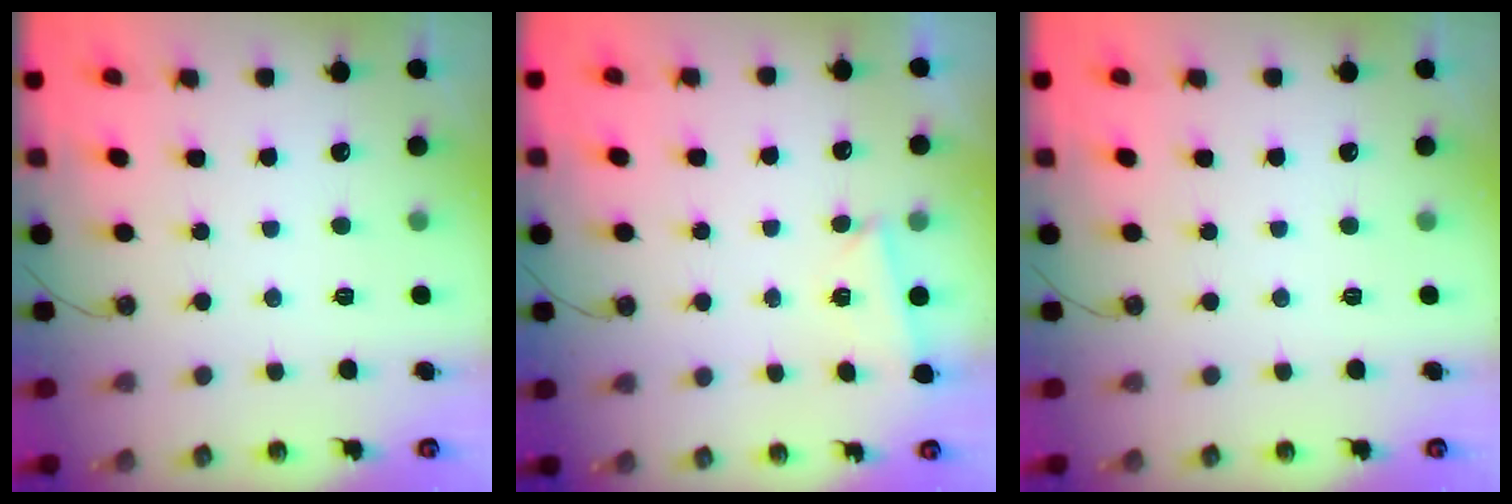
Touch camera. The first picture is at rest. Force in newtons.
{"total": 2.0, "press": 1.9, "slide": 0.7}
{"total": 0.0}